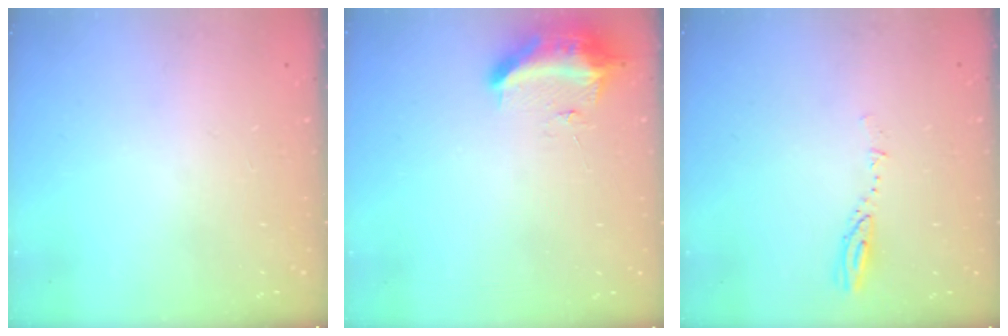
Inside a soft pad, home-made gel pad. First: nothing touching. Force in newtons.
{"total": 10.0, "press": 10.0, "slide": 0.4}
{"total": 3.1, "press": 3.1, "slide": 0.4}